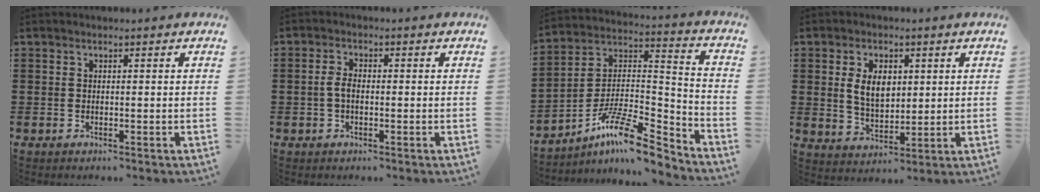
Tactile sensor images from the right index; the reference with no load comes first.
{"total": 2.5, "force": [-0.3, 1.2, 2.2], "torque": [-0.057, -0.003, -0.011]}
{"total": 12.1, "force": [-9.2, 2.3, 7.5], "torque": [-0.141, 0.016, -0.181]}
{"total": 6.0, "force": [1.2, 3.8, 4.5], "torque": [-0.082, 0.006, 0.017]}